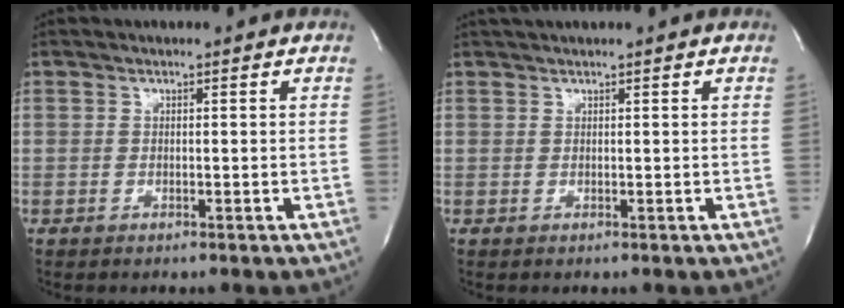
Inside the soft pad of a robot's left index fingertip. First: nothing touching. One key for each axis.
{"total": 0.8, "fx": 0.5, "fy": -0.3, "fz": 0.5, "tx": -0.010, "ty": 0.010, "tz": 0.017}